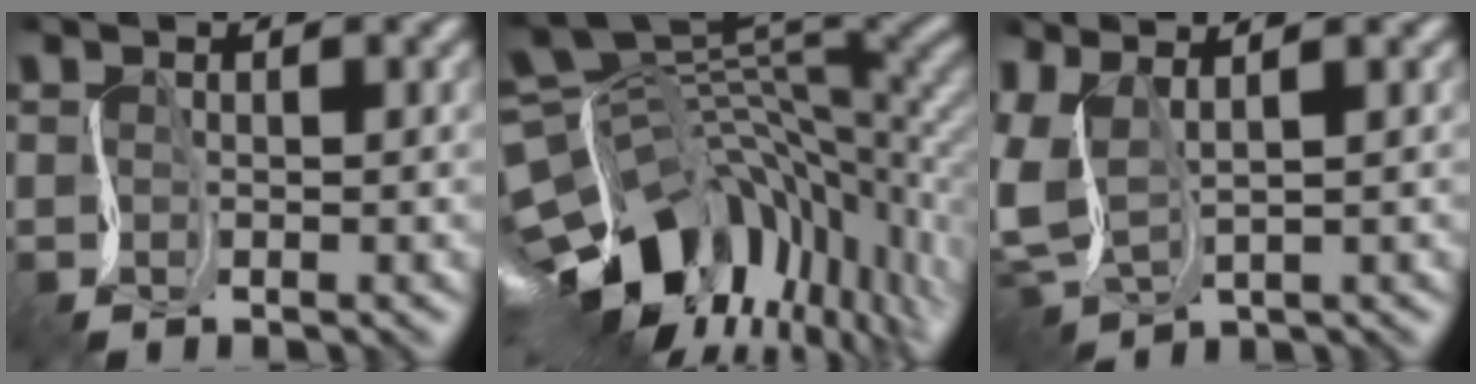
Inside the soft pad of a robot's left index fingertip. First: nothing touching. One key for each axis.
{"total": 16.3, "fx": -5.5, "fy": 8.8, "fz": 12.6, "tx": -0.233, "ty": -0.005, "tz": -0.090}
{"total": 5.3, "fx": 1.8, "fy": 2.0, "fz": 4.6, "tx": -0.123, "ty": 0.010, "tz": 0.037}